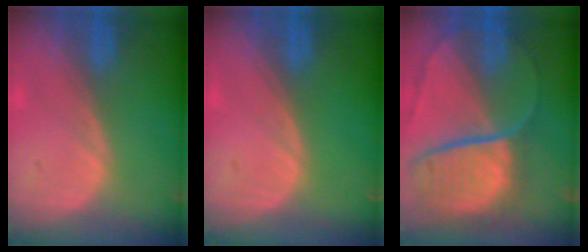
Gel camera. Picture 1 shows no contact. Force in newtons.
{"total": 0.0}
{"total": 10.9, "press": 9.0, "slide": 6.1}